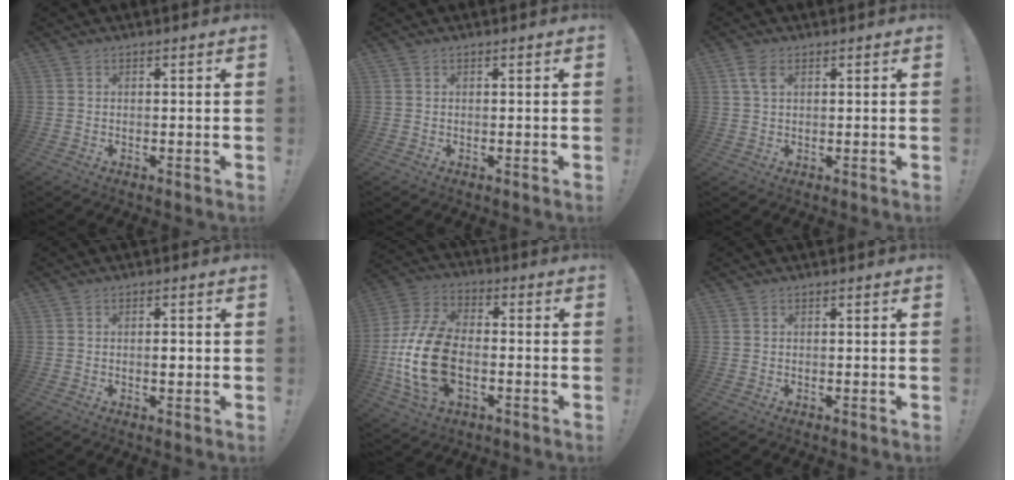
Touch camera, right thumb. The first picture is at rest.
{"total": 0.0}
{"total": 3.9, "force": [1.6, 2.1, 2.9], "torque": [-0.055, 0.001, 0.030]}
{"total": 1.8, "force": [-0.4, 0.8, 1.6], "torque": [-0.017, -0.002, -0.010]}
{"total": 19.5, "force": [-4.0, 12.1, 14.8], "torque": [-0.284, 0.020, -0.058]}
{"total": 0.0}